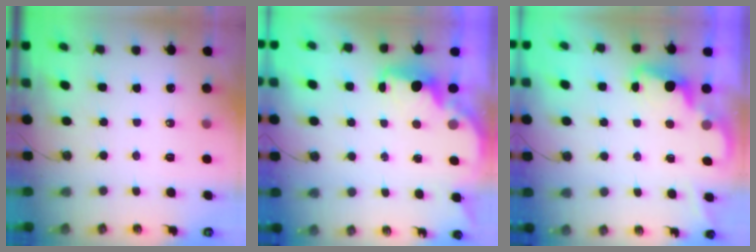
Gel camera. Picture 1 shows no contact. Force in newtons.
{"total": 2.4, "press": 2.3, "slide": 0.8}
{"total": 2.0, "press": 1.9, "slide": 0.5}